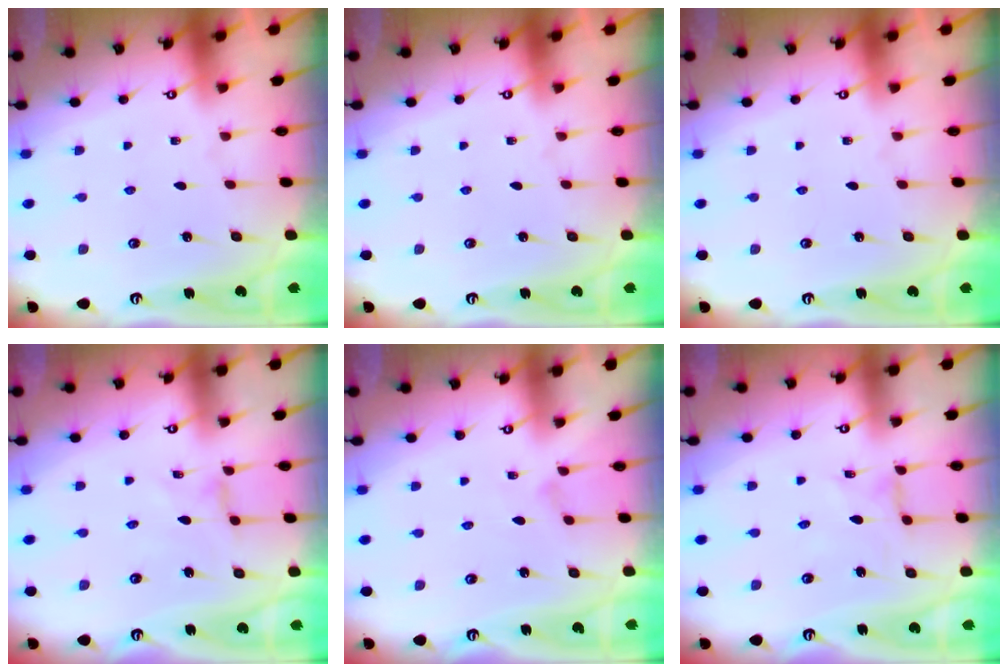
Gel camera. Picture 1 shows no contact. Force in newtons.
{"total": 0.0}
{"total": 0.0}
{"total": 0.8, "press": 0.8, "slide": 0.2}
{"total": 1.0, "press": 1.0, "slide": 0.3}
{"total": 1.0, "press": 1.0, "slide": 0.1}